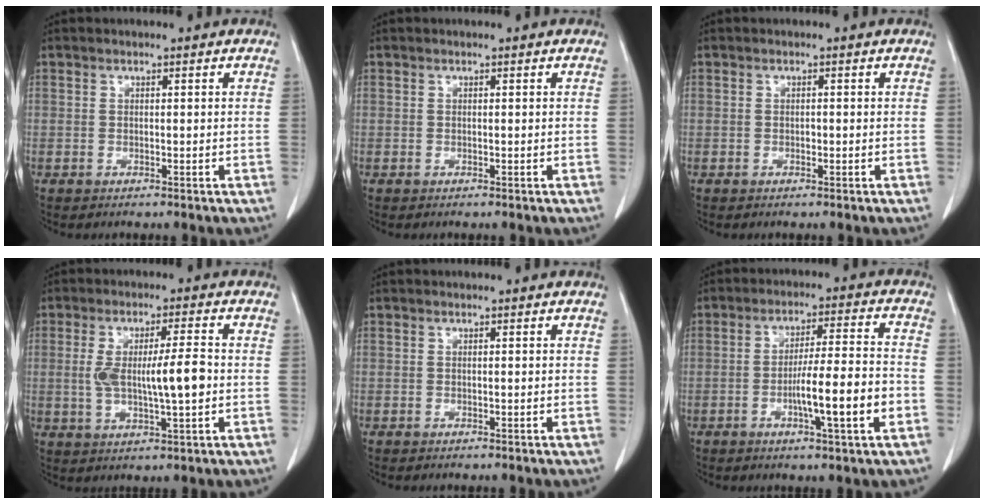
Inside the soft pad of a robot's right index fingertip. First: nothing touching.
{"total": 0.0}
{"total": 0.6, "force": [-0.1, 0.4, 0.4], "torque": [-0.008, 0.002, -0.003]}
{"total": 8.4, "force": [-0.3, 1.3, 8.3], "torque": [-0.153, 0.006, -0.002]}
{"total": 0.0}
{"total": 10.2, "force": [-3.3, 0.1, 9.7], "torque": [-0.156, 0.001, -0.055]}